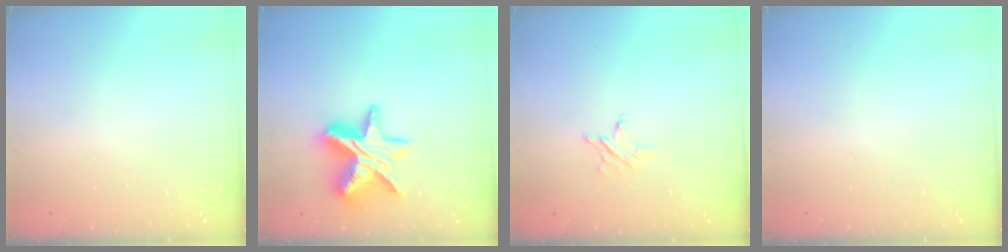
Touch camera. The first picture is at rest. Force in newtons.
{"total": 16.2, "press": 16.2, "slide": 1.2}
{"total": 2.7, "press": 2.7, "slide": 0.2}
{"total": 0.0}